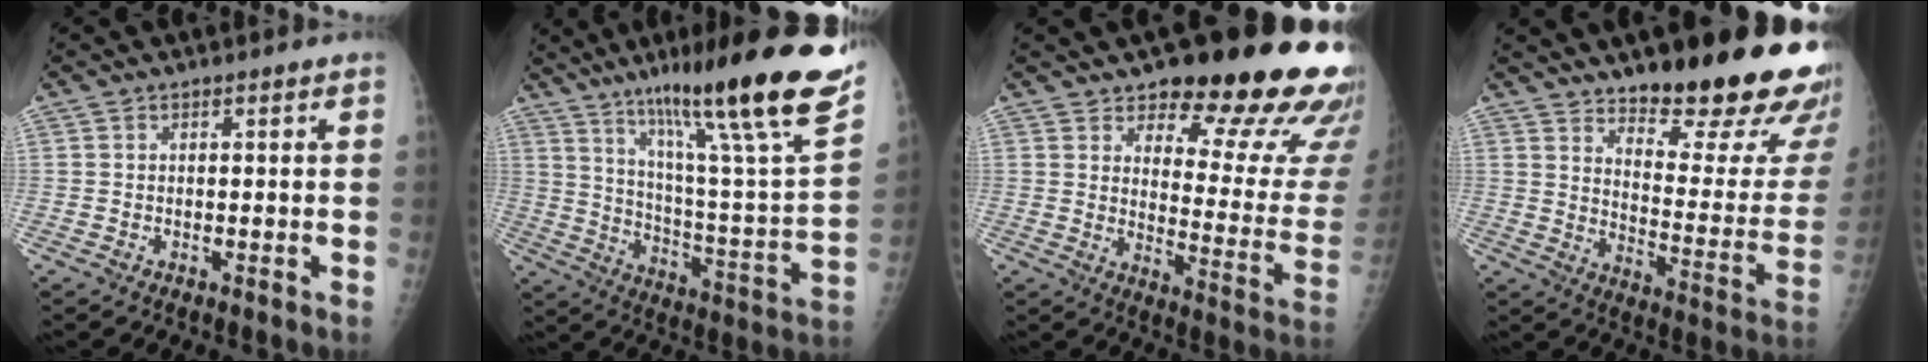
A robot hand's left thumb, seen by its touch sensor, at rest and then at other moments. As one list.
[{"total": 28.9, "force": [18.9, 2.7, 21.8], "torque": [-0.320, -0.075, 0.292]}, {"total": 23.5, "force": [16.1, 8.3, 14.9], "torque": [-0.142, -0.099, 0.203]}, {"total": 25.4, "force": [17.8, 6.9, 16.7], "torque": [-0.189, -0.119, 0.241]}]